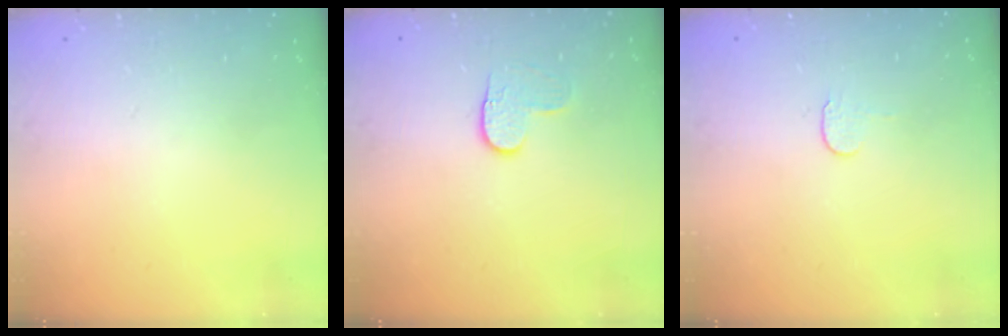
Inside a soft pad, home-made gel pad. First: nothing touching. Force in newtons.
{"total": 3.8, "press": 3.8, "slide": 0.4}
{"total": 3.9, "press": 3.8, "slide": 0.4}